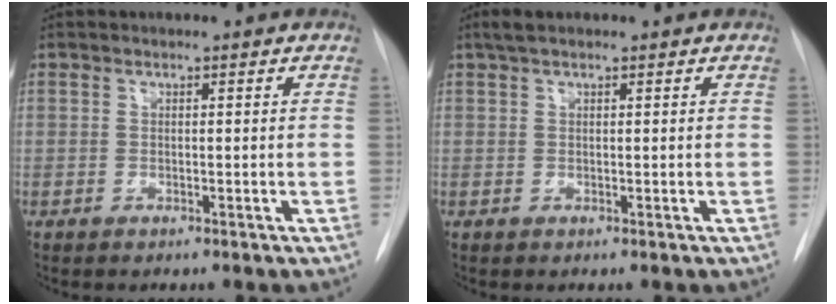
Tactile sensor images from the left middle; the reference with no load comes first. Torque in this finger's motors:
{"motor_torque": [0.25, -0.18, 0.00, 0.02]}